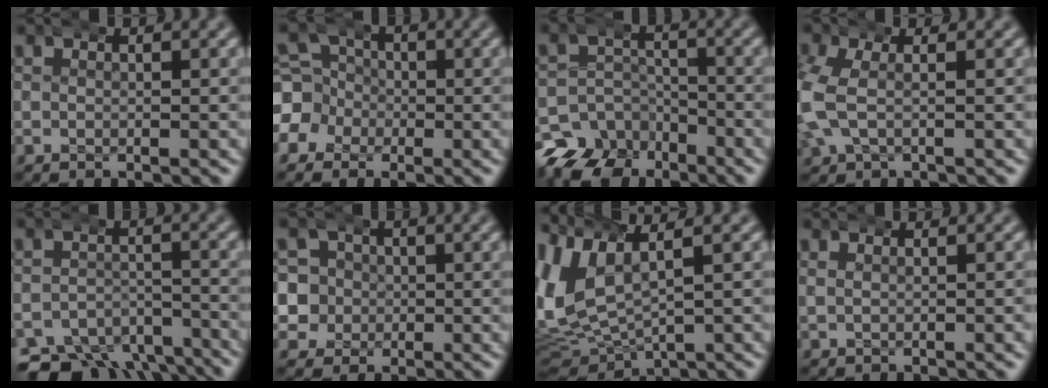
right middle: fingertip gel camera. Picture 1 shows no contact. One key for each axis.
{"total": 7.8, "fx": -1.4, "fy": 7.5, "fz": 1.6, "tx": -0.051, "ty": -0.021, "tz": -0.030}
{"total": 9.9, "fx": -6.7, "fy": 6.8, "fz": 2.7, "tx": -0.029, "ty": -0.032, "tz": -0.107}
{"total": 3.7, "fx": -0.1, "fy": 3.1, "fz": 2.1, "tx": -0.080, "ty": -0.001, "tz": -0.001}
{"total": 8.7, "fx": -6.8, "fy": 4.4, "fz": 3.1, "tx": -0.036, "ty": -0.033, "tz": -0.106}
{"total": 8.7, "fx": -1.4, "fy": 8.4, "fz": 1.8, "tx": -0.072, "ty": -0.037, "tz": -0.021}
{"total": 8.1, "fx": 1.3, "fy": 6.6, "fz": 4.5, "tx": -0.111, "ty": -0.004, "tz": 0.025}
{"total": 0.6, "fx": 0.4, "fy": -0.4, "fz": 0.0, "tx": 0.002, "ty": 0.006, "tz": 0.006}